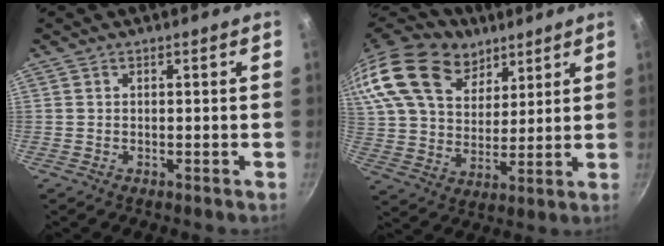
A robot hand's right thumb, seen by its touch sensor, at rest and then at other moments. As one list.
[{"total": 26.4, "force": [16.2, 16.5, 12.7], "torque": [-0.260, -0.012, 0.297]}]